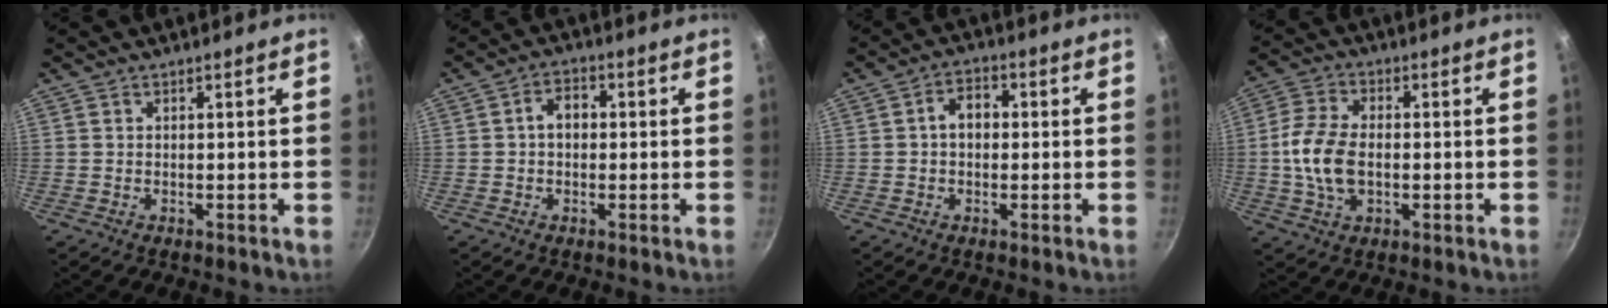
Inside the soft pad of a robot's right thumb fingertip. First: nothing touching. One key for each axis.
{"total": 4.2, "fx": 0.1, "fy": 3.1, "fz": 2.9, "tx": -0.025, "ty": 0.011, "tz": -0.004}
{"total": 4.8, "fx": 0.1, "fy": 3.5, "fz": 3.3, "tx": -0.027, "ty": 0.013, "tz": -0.004}
{"total": 10.4, "fx": -0.8, "fy": 6.3, "fz": 8.2, "tx": -0.159, "ty": 0.016, "tz": -0.021}